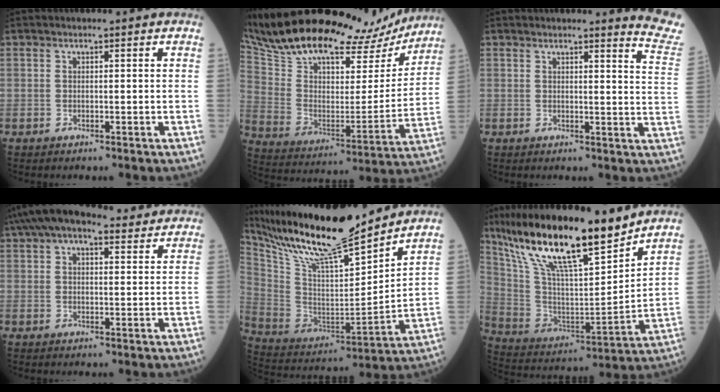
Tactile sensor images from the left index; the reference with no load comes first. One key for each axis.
{"total": 31.5, "fx": 27.3, "fy": 9.2, "fz": 12.7, "tx": -0.240, "ty": -0.008, "tz": 0.406}
{"total": 8.1, "fx": 8.0, "fy": -0.7, "fz": 0.8, "tx": 0.000, "ty": -0.085, "tz": 0.061}
{"total": 11.0, "fx": 8.3, "fy": 3.8, "fz": 6.0, "tx": -0.106, "ty": 0.058, "tz": 0.131}
{"total": 21.6, "fx": 18.7, "fy": 1.9, "fz": 10.8, "tx": -0.207, "ty": -0.005, "tz": 0.329}
{"total": 21.1, "fx": 16.2, "fy": 2.8, "fz": 13.3, "tx": -0.241, "ty": 0.003, "tz": 0.296}